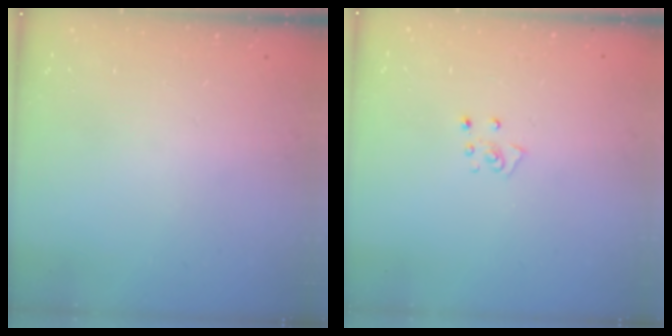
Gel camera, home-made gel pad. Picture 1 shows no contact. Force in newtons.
{"total": 4.2, "press": 4.1, "slide": 0.5}